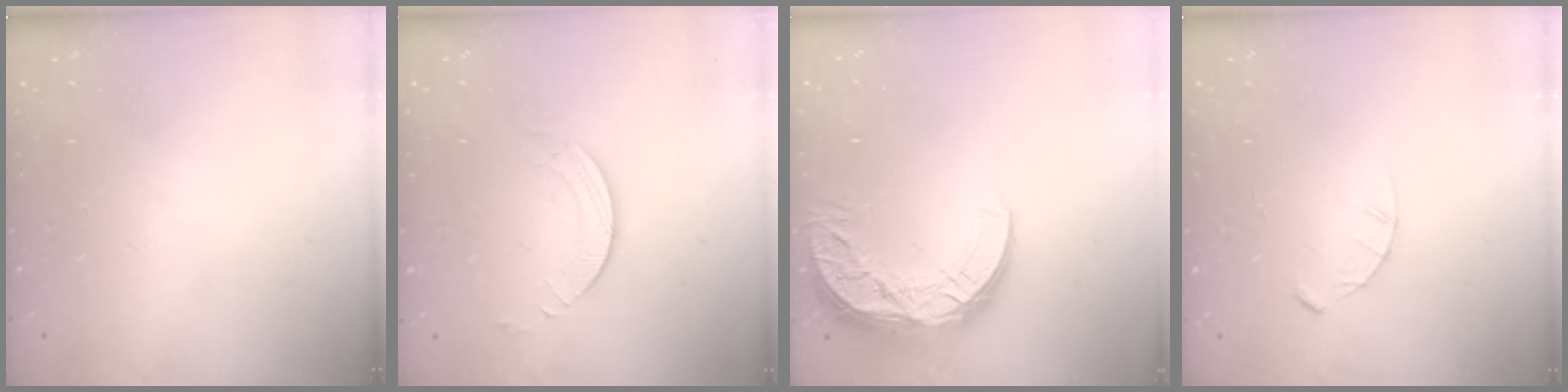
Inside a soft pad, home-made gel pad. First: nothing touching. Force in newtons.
{"total": 2.7, "press": 2.7, "slide": 0.2}
{"total": 11.3, "press": 11.2, "slide": 0.9}
{"total": 2.4, "press": 2.4, "slide": 0.3}